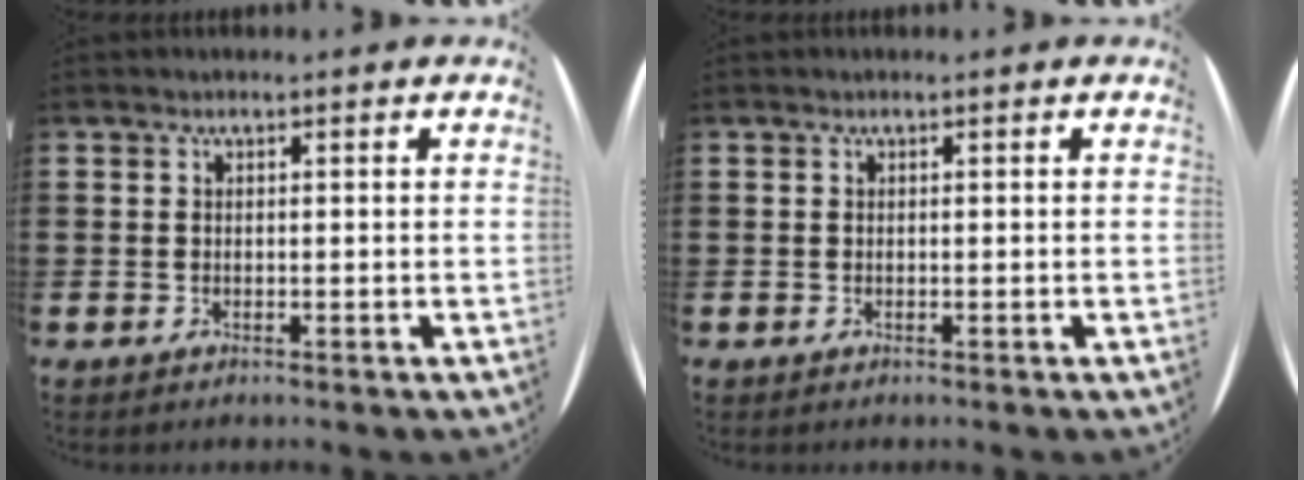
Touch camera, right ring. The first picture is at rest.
{"total": 0.0}